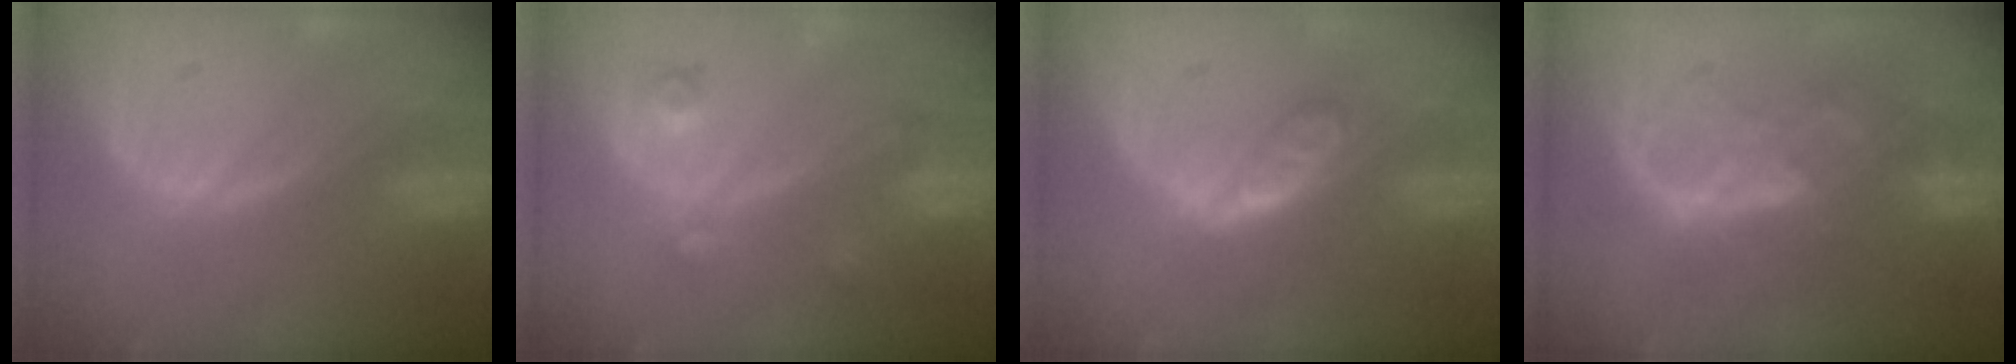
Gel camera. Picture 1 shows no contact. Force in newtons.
{"total": 3.6, "press": 3.4, "slide": 1.3}
{"total": 4.8, "press": 4.2, "slide": 2.3}
{"total": 6.5, "press": 6.5, "slide": 0.5}